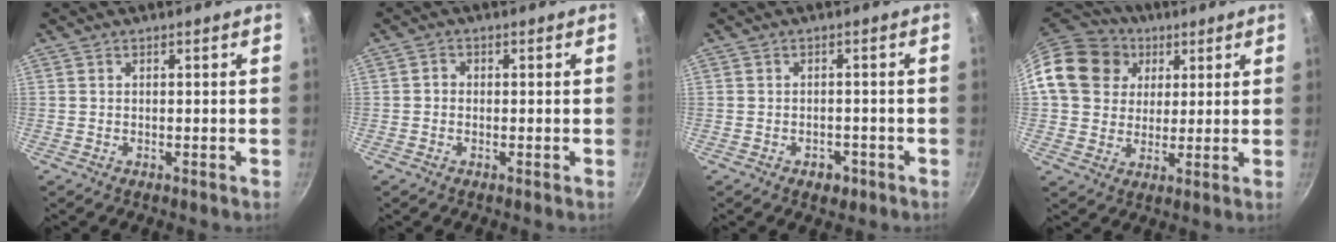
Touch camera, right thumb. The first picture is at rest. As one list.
[{"total": 1.4, "force": [-0.2, 1.2, 0.6], "torque": [-0.009, 0.006, -0.007]}, {"total": 3.1, "force": [-1.7, 2.2, 1.5], "torque": [-0.010, 0.017, -0.014]}, {"total": 16.6, "force": [5.1, 14.0, 7.4], "torque": [-0.122, 0.015, 0.083]}]